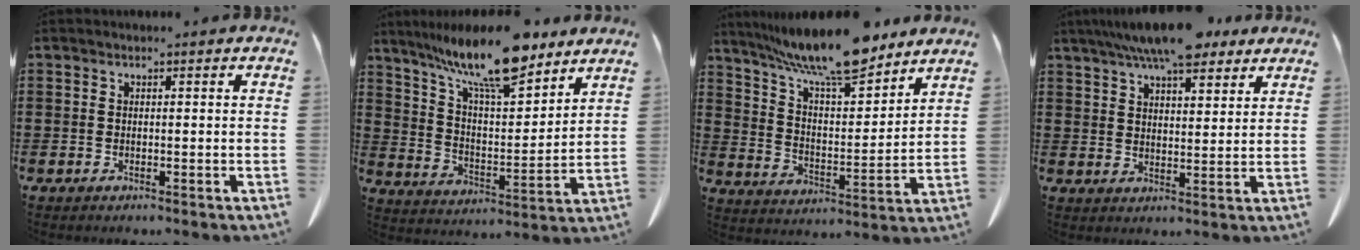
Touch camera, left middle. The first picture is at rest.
{"total": 14.6, "force": [11.1, 3.6, 8.8], "torque": [-0.174, -0.052, 0.192]}
{"total": 12.1, "force": [10.2, 2.0, 6.3], "torque": [-0.145, -0.046, 0.180]}
{"total": 8.5, "force": [7.0, 2.1, 4.4], "torque": [-0.095, -0.009, 0.128]}